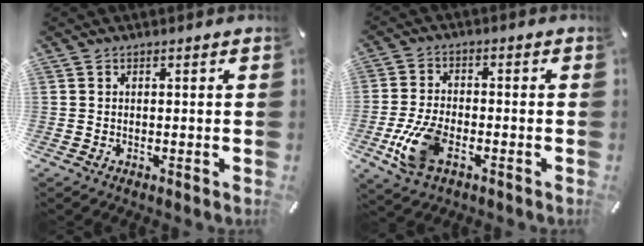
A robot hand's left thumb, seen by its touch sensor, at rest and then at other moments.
{"total": 10.7, "force": [-3.9, 6.0, 8.0], "torque": [-0.181, 0.000, -0.070]}